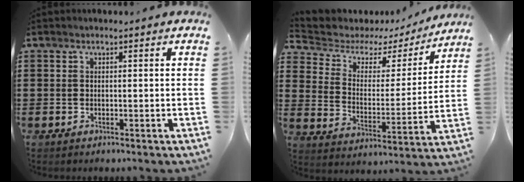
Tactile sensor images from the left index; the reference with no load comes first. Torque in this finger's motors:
{"motor_torque": [2.14, 0.00, 0.28, -0.01]}